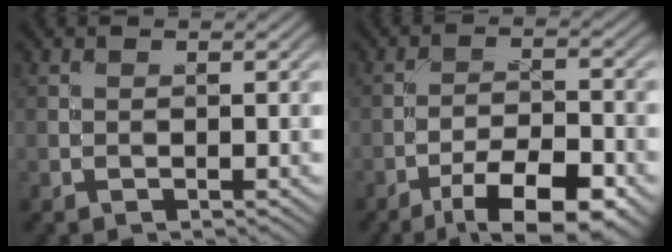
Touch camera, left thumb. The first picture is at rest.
{"total": 10.6, "force": [-6.8, 3.5, 7.4], "torque": [-0.120, -0.005, -0.107]}